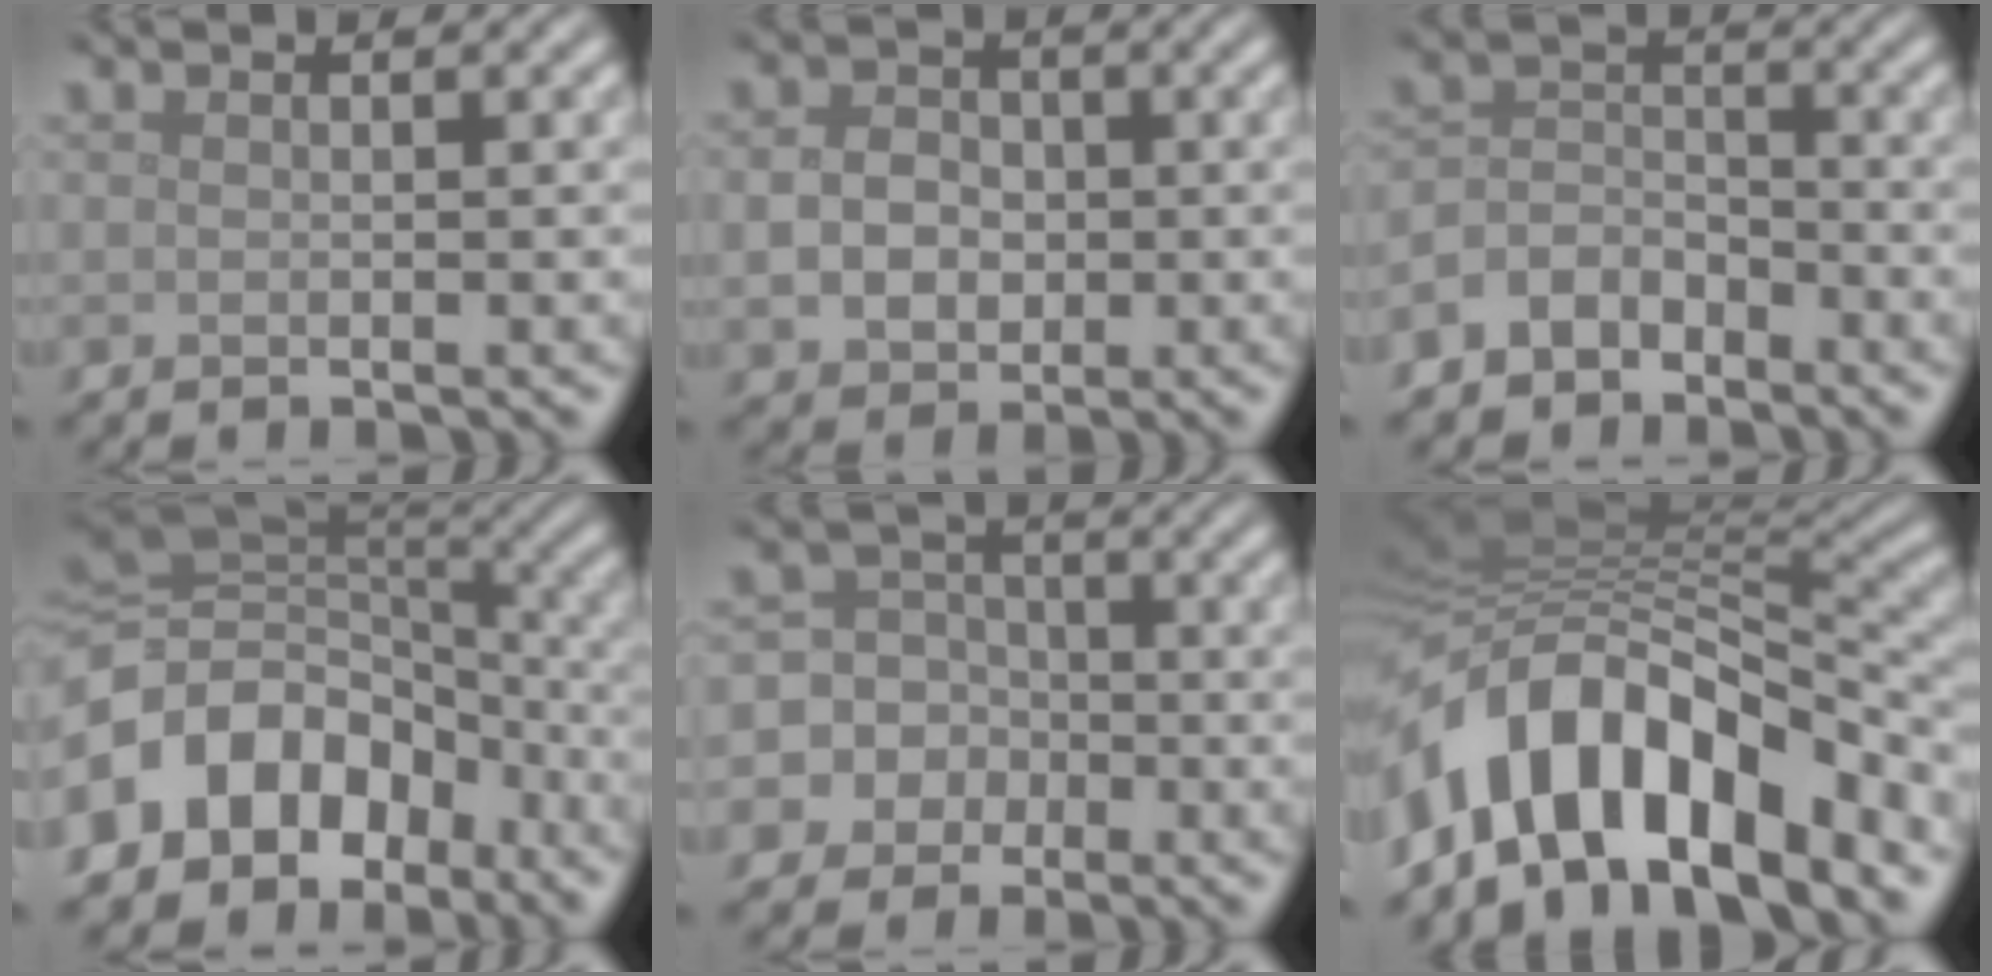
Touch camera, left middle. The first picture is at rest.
{"total": 3.6, "force": [-0.1, 3.0, 2.0], "torque": [-0.039, -0.002, -0.009]}
{"total": 3.5, "force": [-2.6, 2.2, 1.0], "torque": [-0.016, 0.006, -0.058]}
{"total": 11.9, "force": [-5.4, 9.0, 5.7], "torque": [-0.117, 0.009, -0.106]}
{"total": 9.6, "force": [-2.9, 9.0, 1.2], "torque": [-0.053, 0.005, -0.077]}
{"total": 12.7, "force": [-5.5, 6.6, 9.3], "torque": [-0.152, 0.018, -0.104]}